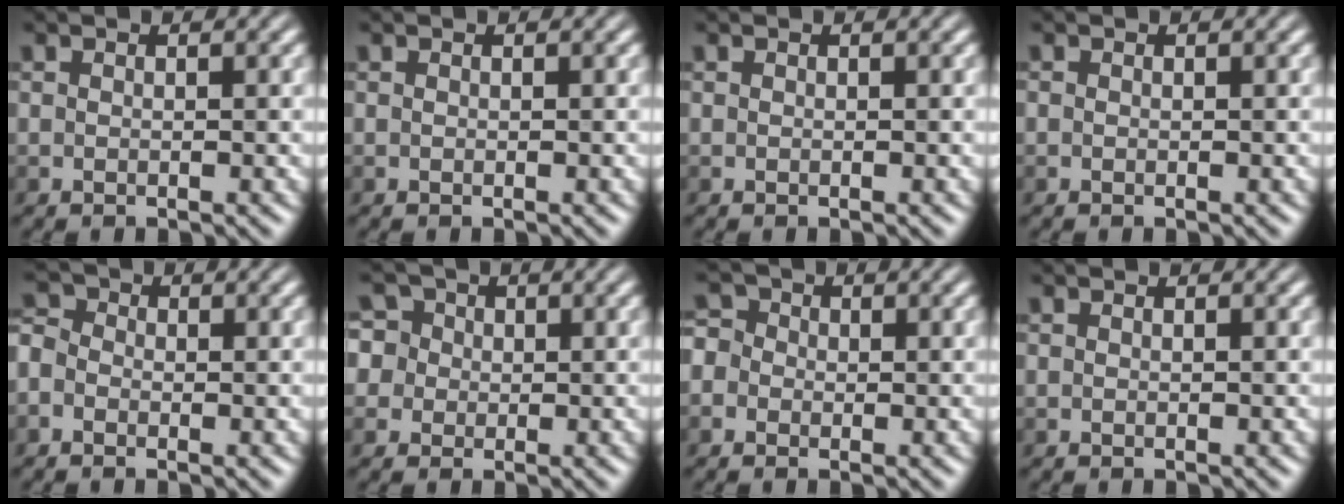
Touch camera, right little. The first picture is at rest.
{"total": 0.0}
{"total": 0.0}
{"total": 0.0}
{"total": 2.3, "force": [-0.5, 1.9, 1.1], "torque": [-0.018, 0.012, -0.023]}
{"total": 6.2, "force": [2.2, 5.2, 2.6], "torque": [-0.036, 0.034, 0.004]}
{"total": 2.8, "force": [0.0, 2.6, 1.1], "torque": [-0.006, 0.021, -0.028]}
{"total": 0.0}